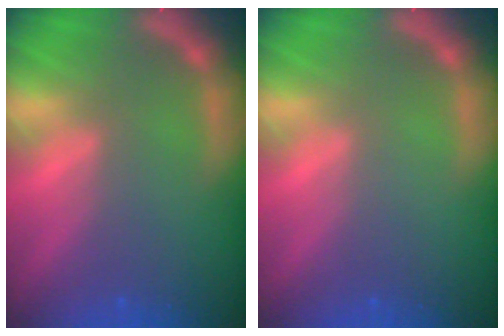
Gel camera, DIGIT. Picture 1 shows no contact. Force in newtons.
{"total": 0.0}